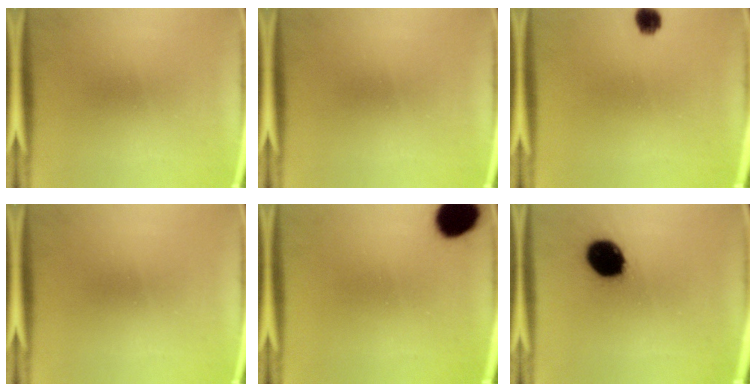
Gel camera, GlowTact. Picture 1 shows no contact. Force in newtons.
{"total": 0.0}
{"total": 3.3}
{"total": 0.0}
{"total": 11.2}
{"total": 12.9}